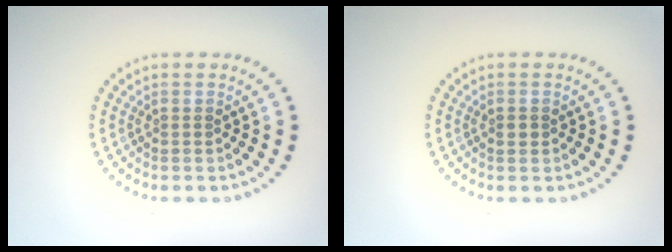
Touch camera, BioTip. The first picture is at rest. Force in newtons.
{"total": 0.9, "press": 0.9, "slide": 0.1}